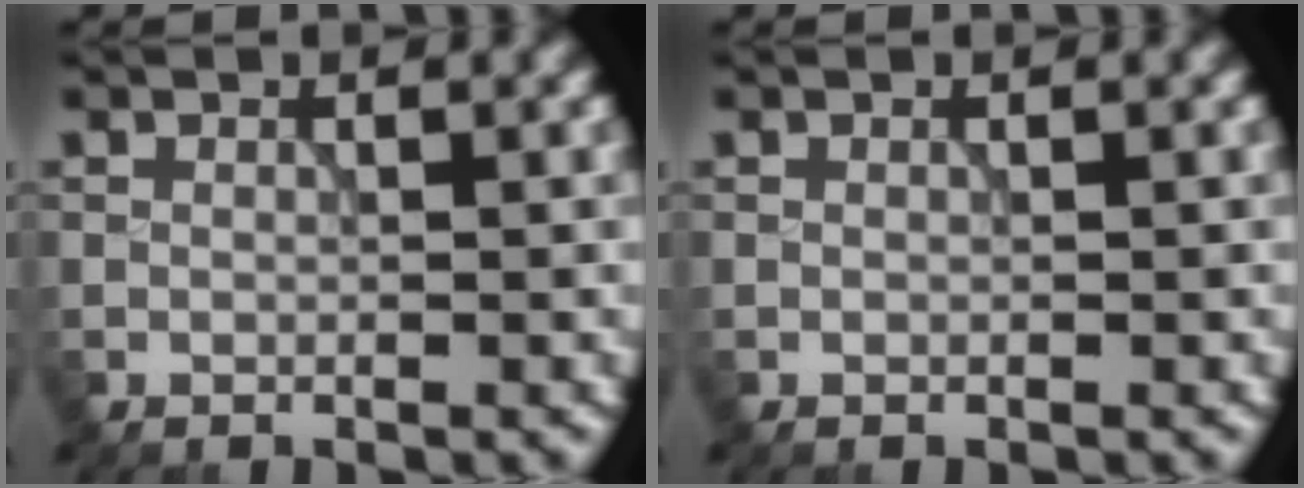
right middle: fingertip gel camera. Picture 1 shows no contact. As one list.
[{"total": 0.0}]